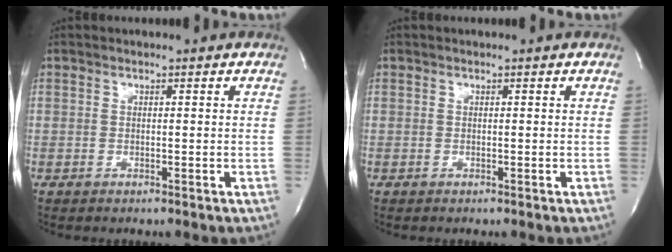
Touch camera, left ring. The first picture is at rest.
{"total": 0.0}